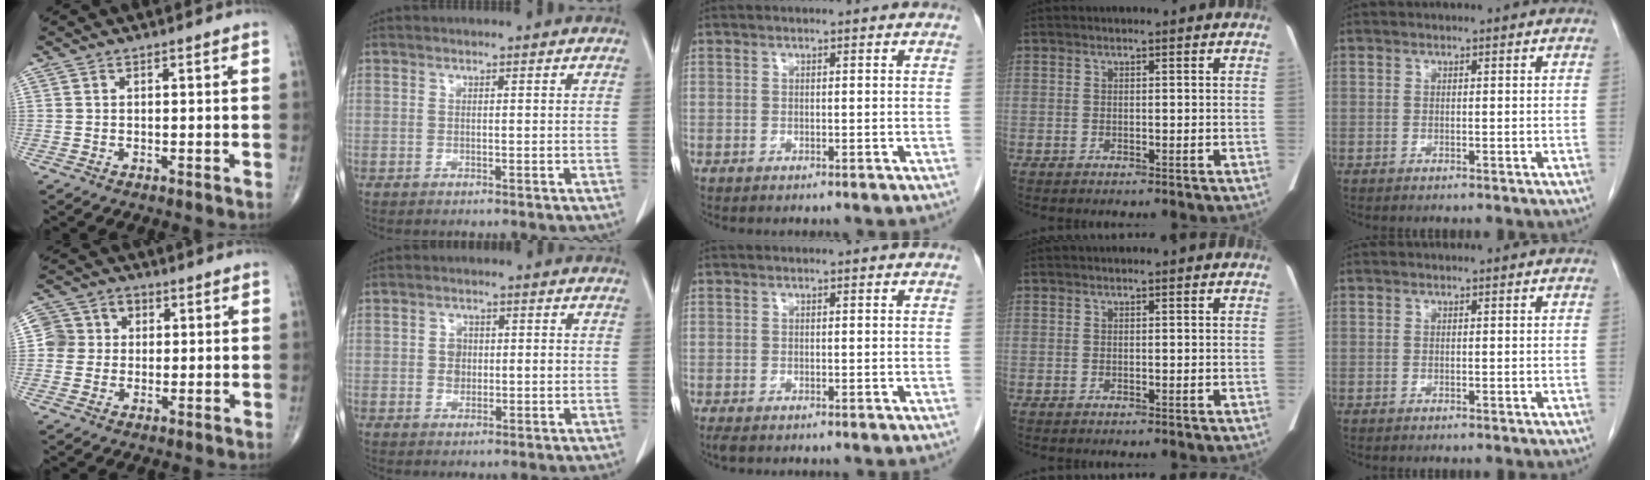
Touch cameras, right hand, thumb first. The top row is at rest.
{"thumb": {"total": 6.2, "force": [0.7, 6.0, 1.6], "torque": [0.001, 0.016, 0.004]}, "index": {"total": 3.2, "force": [0.0, 2.4, 2.2], "torque": [-0.034, 0.007, 0.004]}, "middle": {"total": 1.2, "force": [-1.0, 0.4, 0.6], "torque": [-0.015, -0.005, -0.015]}}